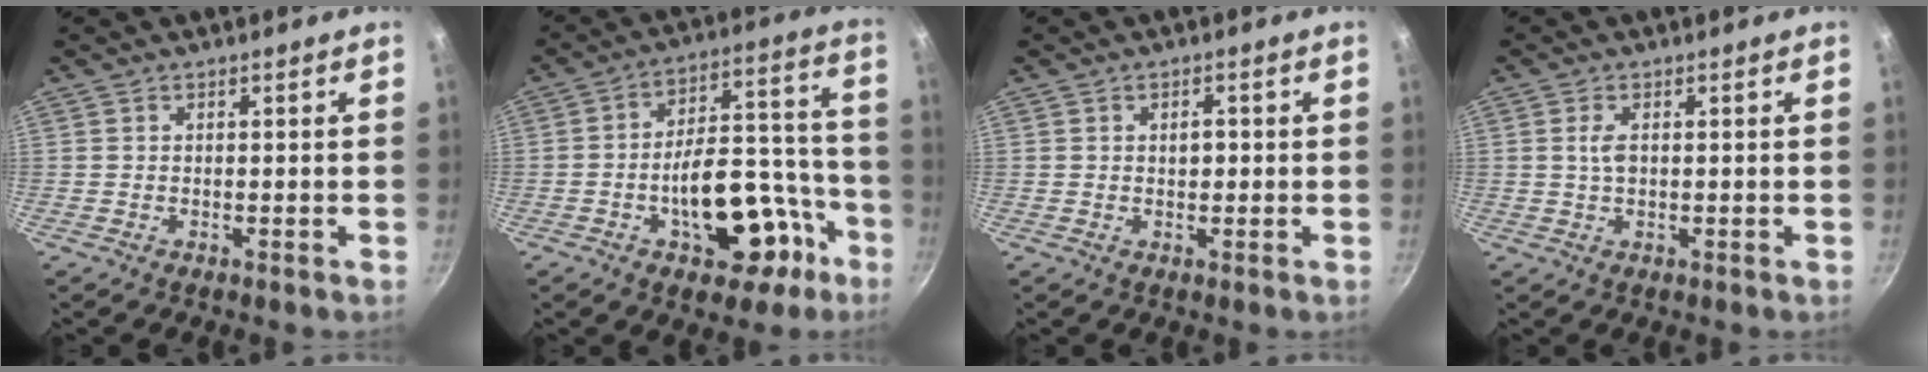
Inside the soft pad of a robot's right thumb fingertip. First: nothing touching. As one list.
[{"total": 19.7, "force": [-8.3, 10.7, 14.3], "torque": [-0.148, 0.080, -0.108]}, {"total": 2.5, "force": [0.2, 1.6, 1.9], "torque": [-0.017, 0.004, 0.003]}, {"total": 2.7, "force": [0.5, 1.4, 2.2], "torque": [-0.041, 0.001, 0.009]}]